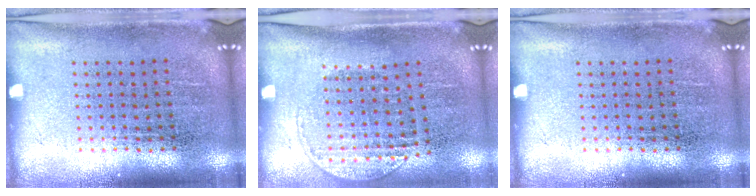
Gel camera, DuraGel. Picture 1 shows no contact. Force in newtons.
{"total": 1.3, "press": 1.1, "slide": 0.7}
{"total": 0.0}